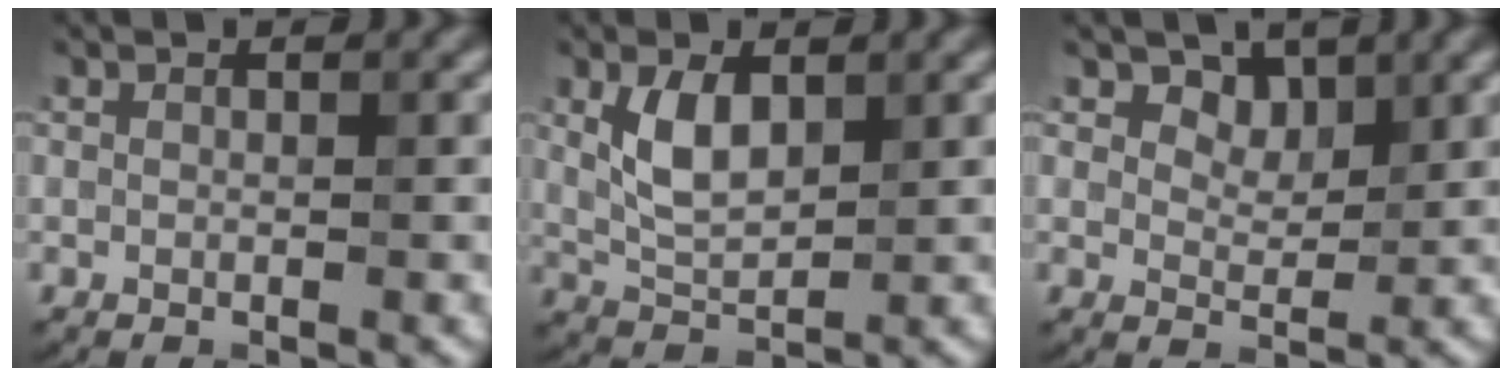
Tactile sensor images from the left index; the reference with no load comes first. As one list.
[{"total": 3.6, "force": [1.0, 1.8, 3.0], "torque": [-0.067, -0.003, 0.022]}, {"total": 3.0, "force": [1.7, 1.9, 1.6], "torque": [-0.034, -0.016, 0.026]}]